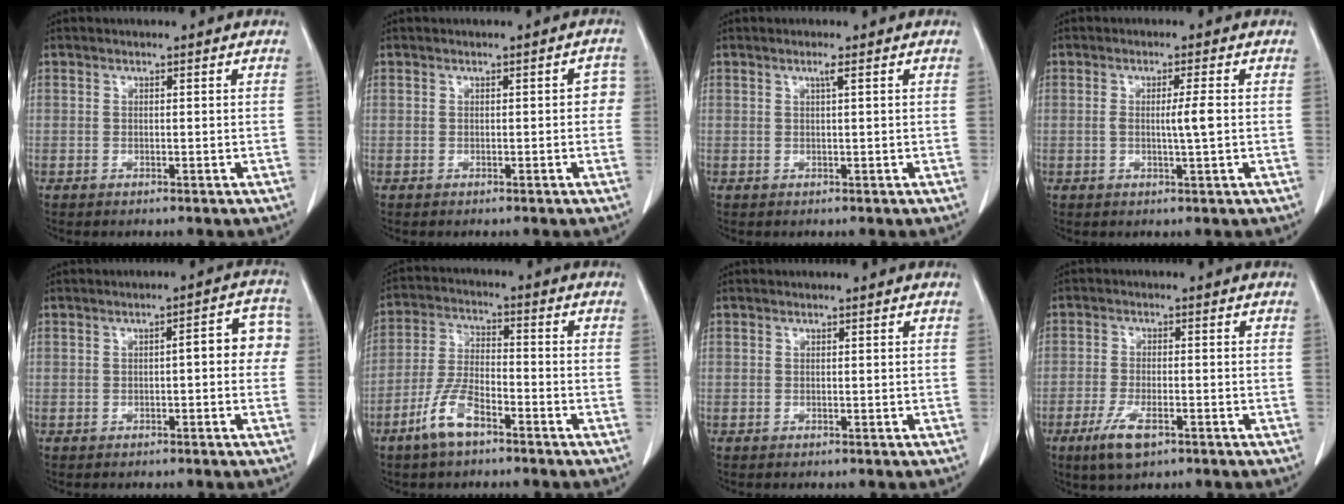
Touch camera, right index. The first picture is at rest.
{"total": 2.0, "force": [-0.1, 1.1, 1.6], "torque": [-0.004, 0.015, -0.004]}
{"total": 0.9, "force": [0.4, -0.1, 0.8], "torque": [-0.017, 0.001, 0.008]}
{"total": 3.1, "force": [-0.1, -0.3, 3.0], "torque": [-0.054, -0.003, -0.003]}
{"total": 6.2, "force": [0.2, 1.9, 5.9], "torque": [-0.063, 0.030, -0.003]}
{"total": 7.7, "force": [-4.9, 2.3, 5.5], "torque": [-0.123, -0.001, -0.097]}
{"total": 0.0}
{"total": 5.7, "force": [-3.3, 1.6, 4.4], "torque": [-0.091, -0.010, -0.056]}